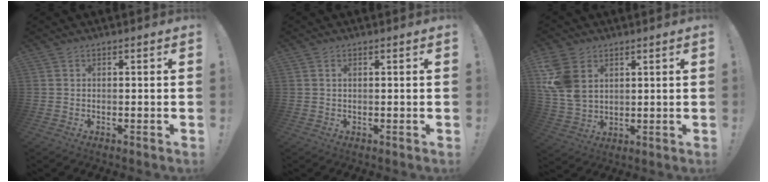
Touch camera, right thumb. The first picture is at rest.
{"total": 0.7, "force": [0.3, 0.3, 0.5], "torque": [-0.012, 0.001, 0.005]}
{"total": 12.0, "force": [4.5, 8.7, 7.1], "torque": [-0.153, -0.011, 0.092]}